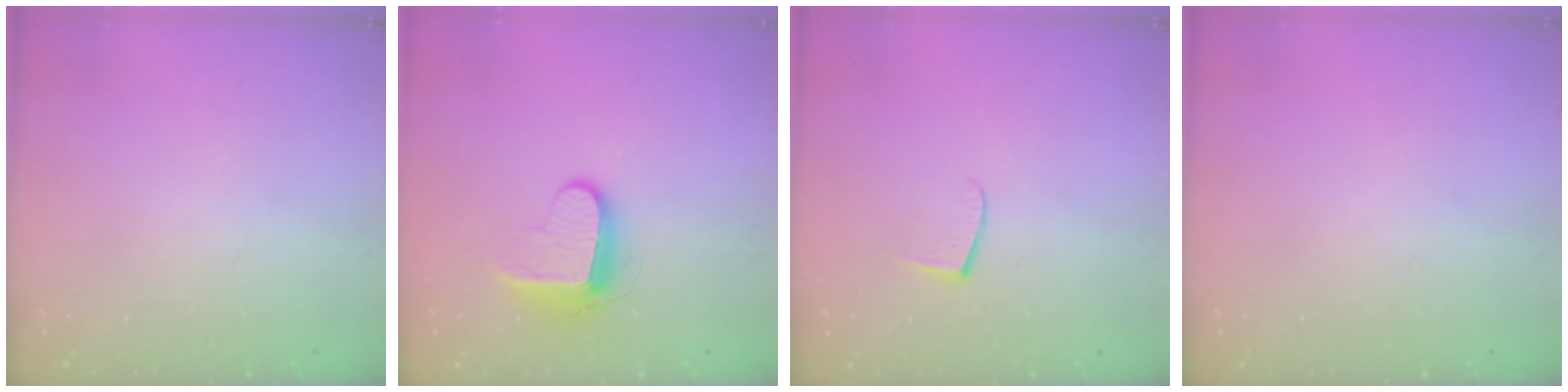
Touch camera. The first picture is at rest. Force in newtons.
{"total": 9.8, "press": 9.7, "slide": 1.1}
{"total": 4.7, "press": 4.6, "slide": 0.5}
{"total": 0.0}